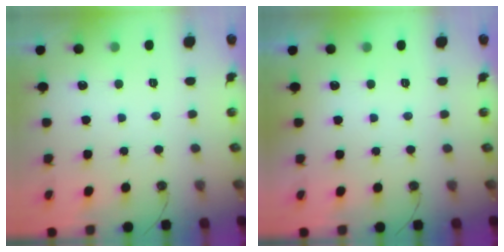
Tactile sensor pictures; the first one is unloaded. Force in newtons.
{"total": 0.0}